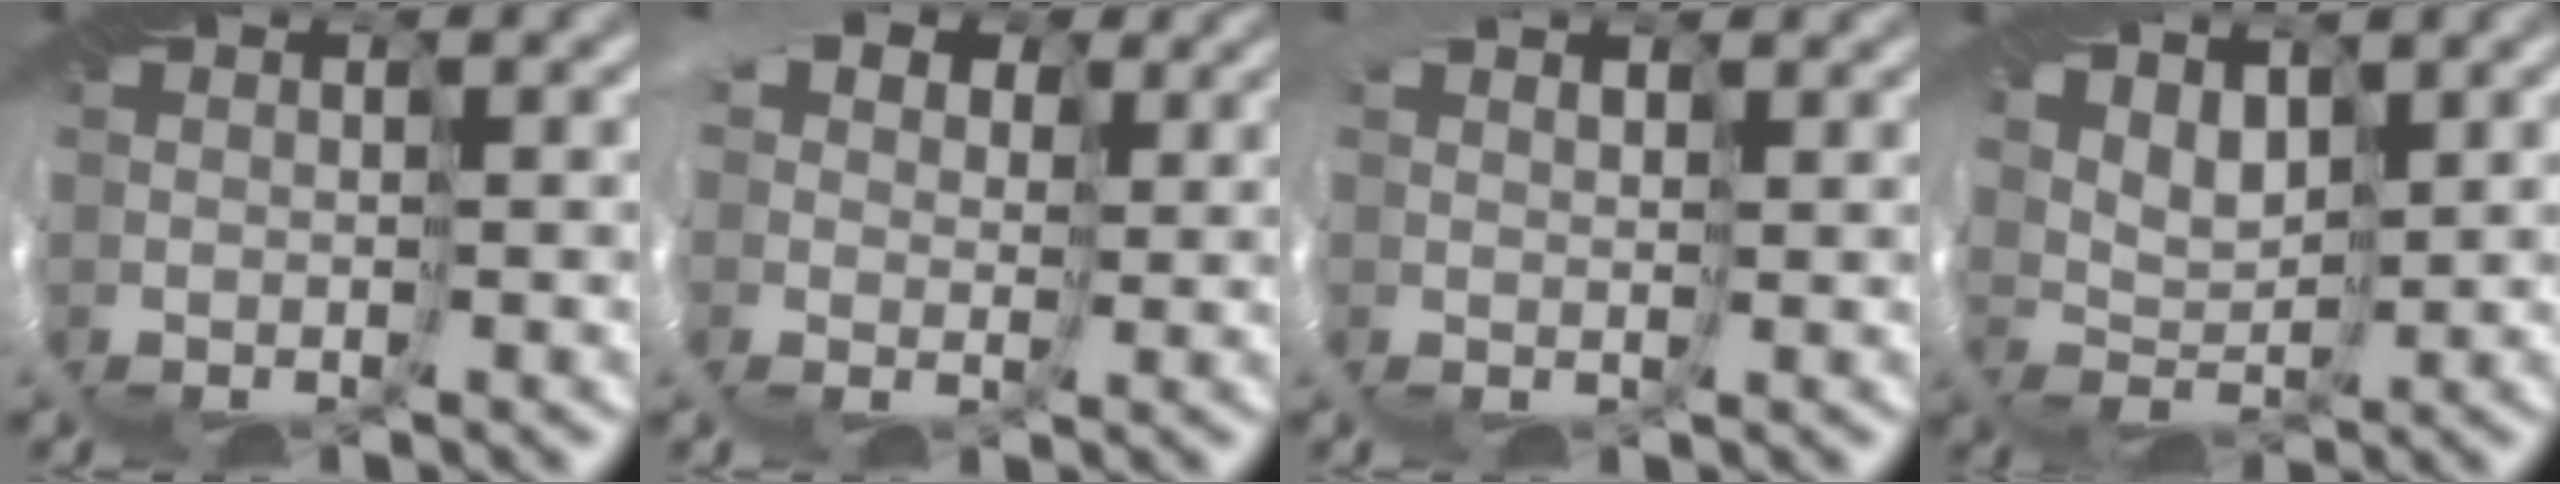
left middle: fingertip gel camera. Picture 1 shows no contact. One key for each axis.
{"total": 10.4, "fx": 4.8, "fy": 7.5, "fz": 5.2, "tx": -0.125, "ty": 0.033, "tz": 0.050}
{"total": 3.0, "fx": 2.7, "fy": 1.1, "fz": 0.3, "tx": -0.022, "ty": 0.011, "tz": 0.038}
{"total": 2.9, "fx": 2.8, "fy": -0.2, "fz": -0.8, "tx": -0.002, "ty": 0.008, "tz": 0.042}